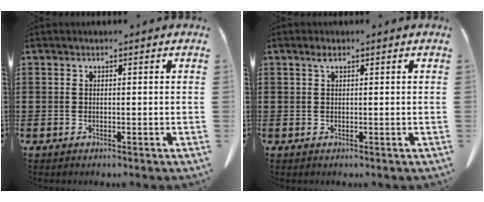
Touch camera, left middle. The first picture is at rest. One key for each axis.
{"total": 1.1, "fx": 0.5, "fy": 0.3, "fz": 0.9, "tx": -0.021, "ty": 0.003, "tz": 0.009}